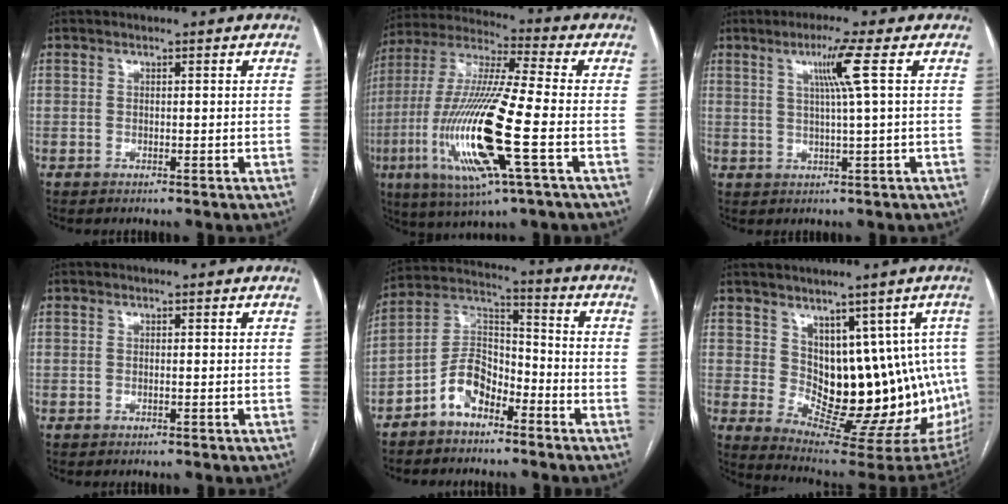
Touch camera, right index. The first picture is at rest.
{"total": 19.8, "force": [-5.3, 1.4, 19.0], "torque": [-0.407, -0.021, -0.099]}
{"total": 5.4, "force": [1.8, -1.5, 4.9], "torque": [-0.093, 0.001, 0.035]}
{"total": 0.0}
{"total": 8.5, "force": [-5.1, 4.5, 5.1], "torque": [-0.109, 0.025, -0.101]}
{"total": 14.3, "force": [2.2, 8.3, 11.4], "torque": [-0.118, 0.008, 0.053]}